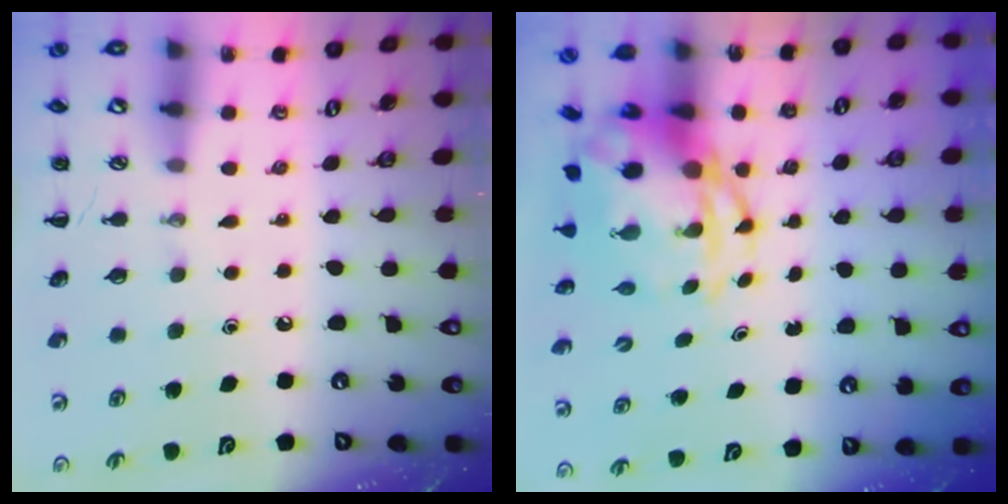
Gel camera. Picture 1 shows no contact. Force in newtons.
{"total": 7.5, "press": 7.3, "slide": 2.0}